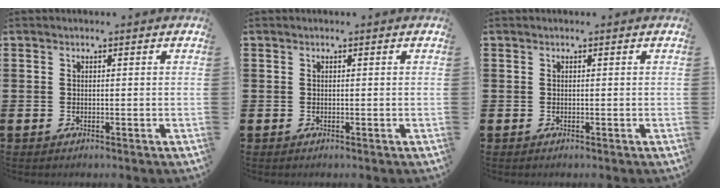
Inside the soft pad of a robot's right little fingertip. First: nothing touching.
{"total": 0.0}
{"total": 0.0}